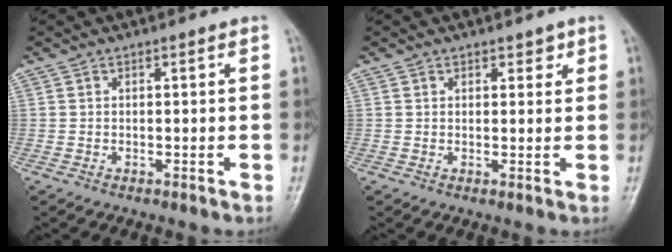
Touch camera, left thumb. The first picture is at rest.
{"total": 2.0, "force": [1.4, 1.3, 0.7], "torque": [0.011, -0.006, 0.015]}